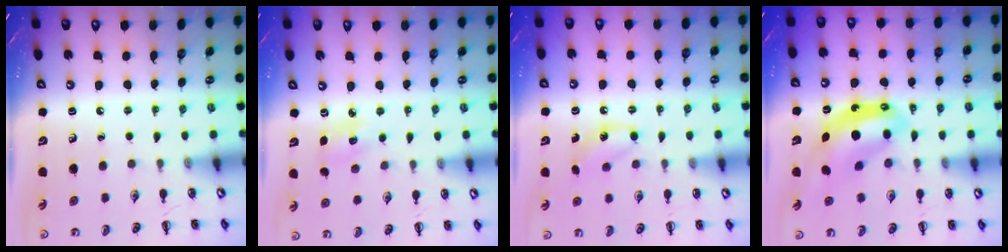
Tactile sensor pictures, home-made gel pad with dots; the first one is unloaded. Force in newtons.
{"total": 4.2, "press": 4.0, "slide": 1.3}
{"total": 6.5, "press": 6.2, "slide": 1.9}
{"total": 10.9, "press": 10.5, "slide": 3.0}